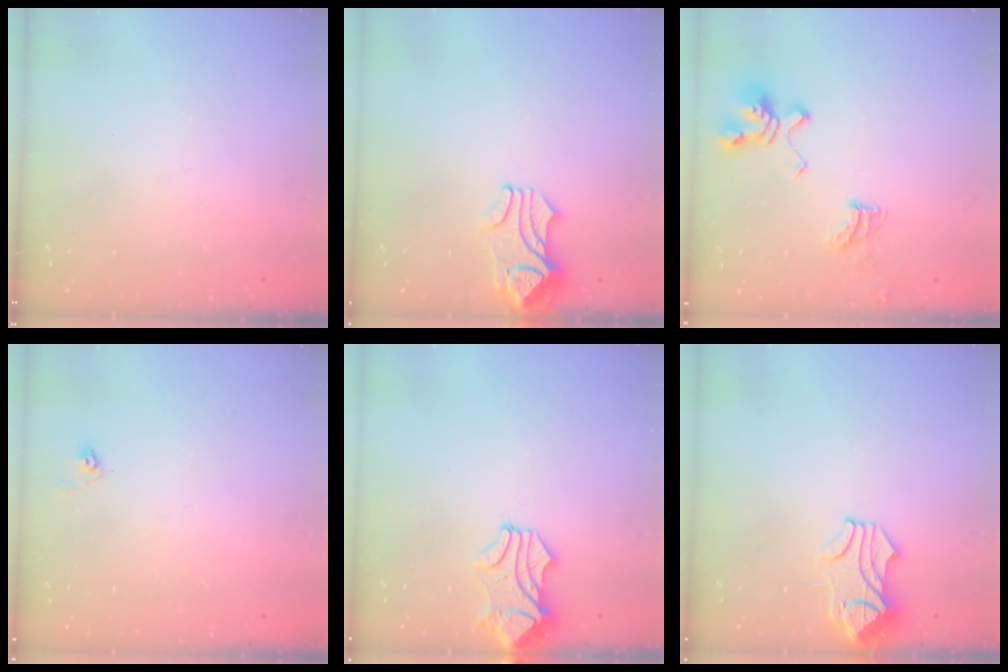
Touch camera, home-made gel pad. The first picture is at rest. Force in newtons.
{"total": 2.1, "press": 2.0, "slide": 0.7}
{"total": 6.2, "press": 6.1, "slide": 0.8}
{"total": 4.9, "press": 4.9, "slide": 0.3}
{"total": 0.9, "press": 0.7, "slide": 0.7}
{"total": 1.5, "press": 1.1, "slide": 1.0}